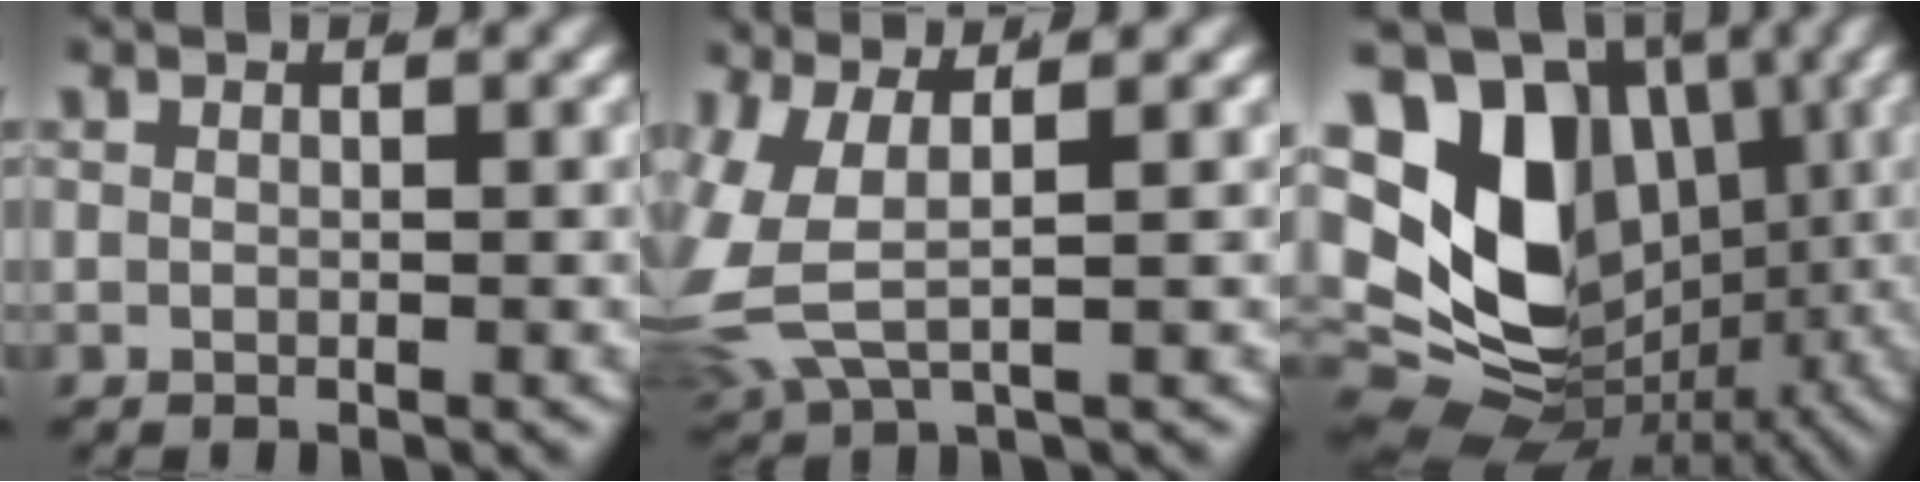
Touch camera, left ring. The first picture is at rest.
{"total": 7.2, "force": [0.7, 5.2, 4.9], "torque": [-0.126, -0.010, 0.017]}
{"total": 20.1, "force": [0.5, 15.3, 13.0], "torque": [-0.231, -0.050, 0.020]}